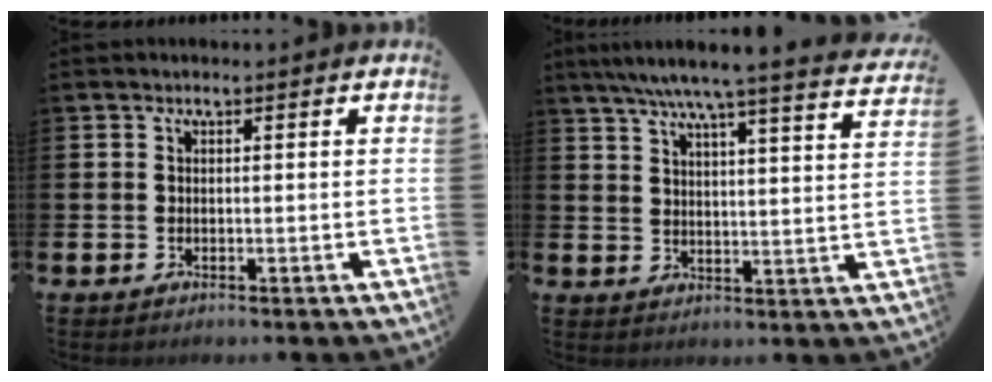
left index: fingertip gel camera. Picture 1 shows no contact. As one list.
[{"total": 6.6, "force": [6.0, -0.2, 2.7], "torque": [-0.068, -0.039, 0.100]}]